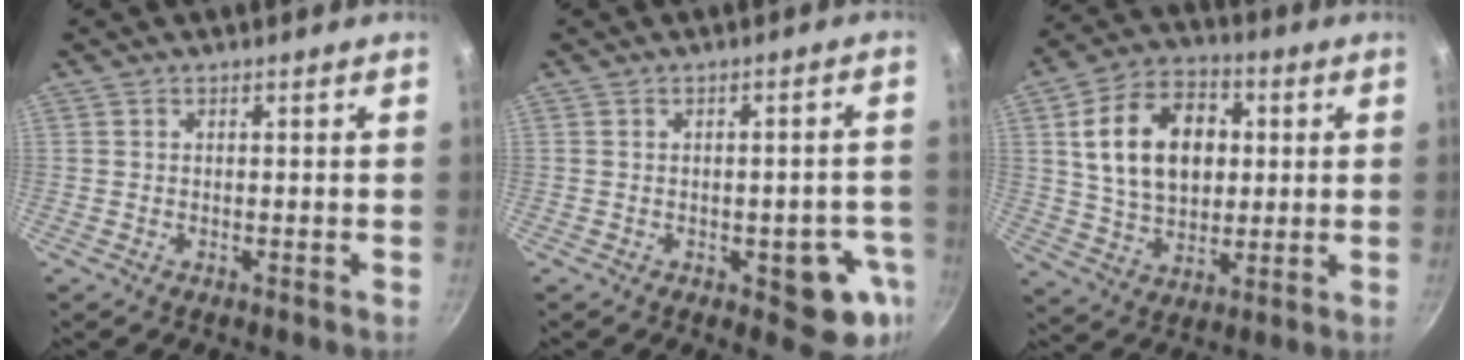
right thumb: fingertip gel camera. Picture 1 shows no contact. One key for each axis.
{"total": 9.9, "fx": -3.3, "fy": 4.4, "fz": 8.2, "tx": -0.046, "ty": 0.009, "tz": -0.039}
{"total": 17.6, "fx": 3.3, "fy": 12.2, "fz": 12.2, "tx": -0.178, "ty": 0.008, "tz": 0.053}